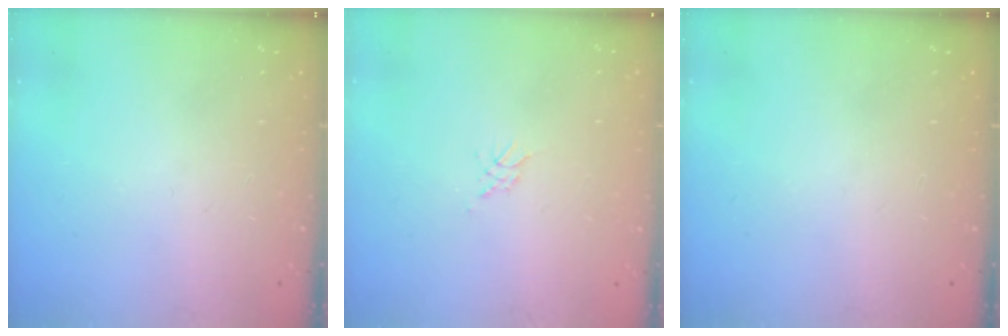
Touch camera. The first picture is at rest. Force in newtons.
{"total": 2.1, "press": 2.1, "slide": 0.5}
{"total": 0.0}